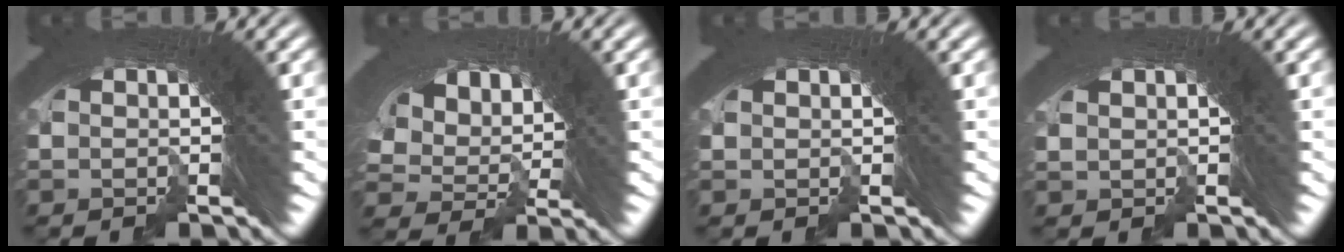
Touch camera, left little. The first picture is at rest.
{"total": 6.7, "force": [-2.0, 5.5, 3.2], "torque": [-0.110, -0.033, -0.019]}
{"total": 0.0}
{"total": 0.9, "force": [0.1, 0.9, 0.0], "torque": [-0.011, 0.001, 0.004]}